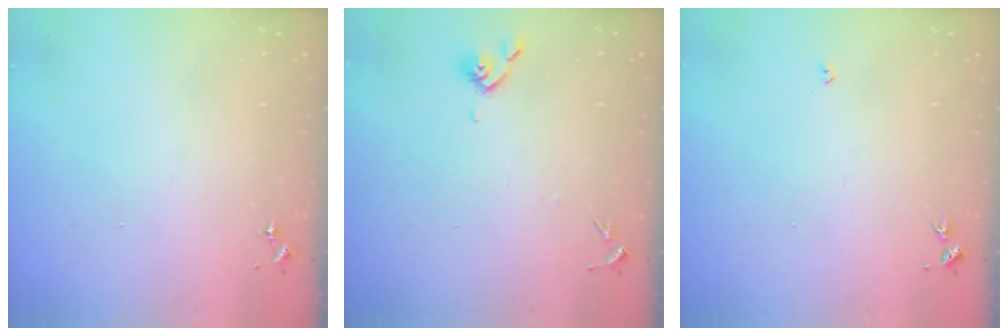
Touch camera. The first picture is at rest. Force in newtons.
{"total": 5.8, "press": 5.8, "slide": 0.7}
{"total": 2.7, "press": 2.7, "slide": 0.5}